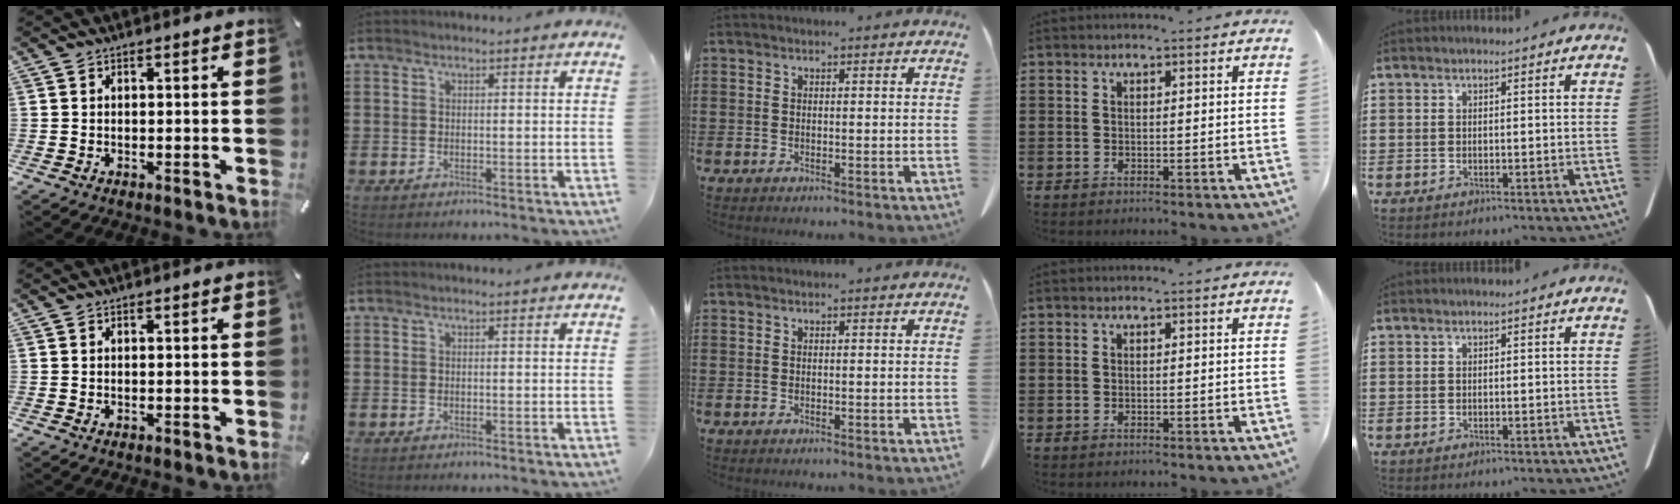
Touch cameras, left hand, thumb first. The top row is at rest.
{}